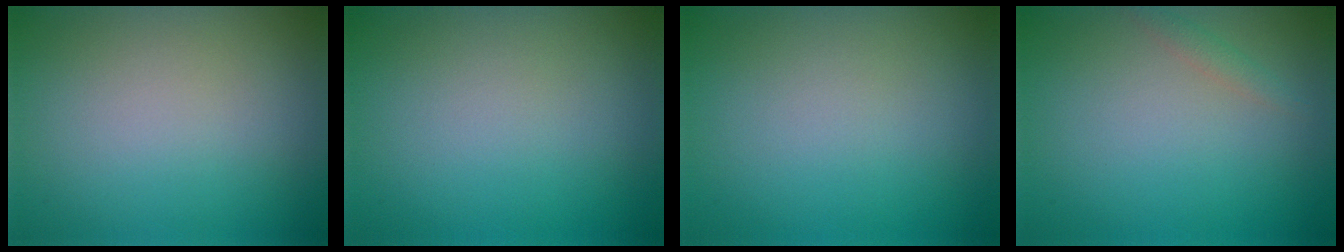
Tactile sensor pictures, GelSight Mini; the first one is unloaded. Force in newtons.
{"total": 0.0}
{"total": 0.0}
{"total": 1.0, "press": 1.0, "slide": 0.0}